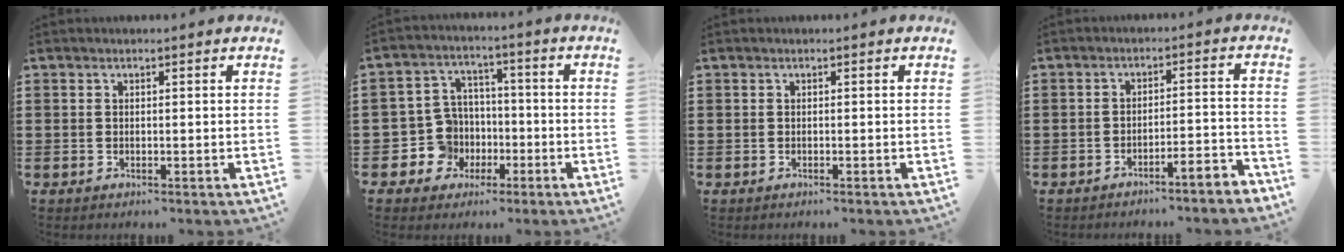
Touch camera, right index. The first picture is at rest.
{"total": 7.5, "force": [-1.6, 7.1, 1.9], "torque": [-0.080, 0.011, -0.026]}
{"total": 0.0}
{"total": 3.7, "force": [-3.5, -0.2, 1.3], "torque": [-0.025, -0.003, -0.071]}